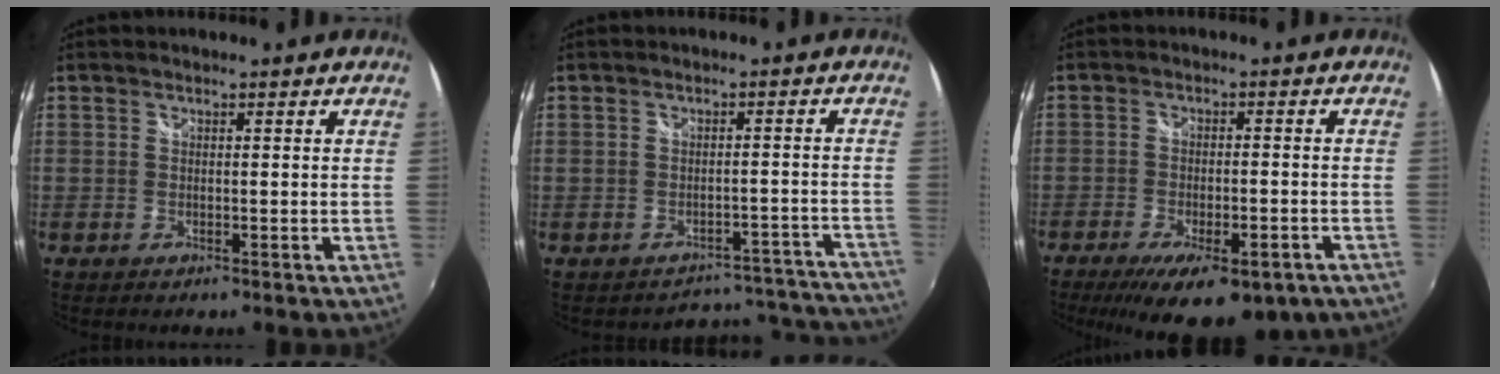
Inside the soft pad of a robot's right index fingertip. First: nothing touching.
{"total": 13.1, "force": [-12.4, 4.1, -0.5], "torque": [0.032, 0.060, -0.142]}
{"total": 17.2, "force": [-11.5, 6.3, 11.1], "torque": [-0.206, -0.040, -0.156]}